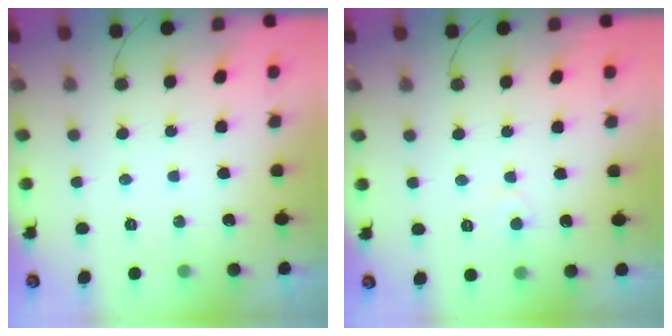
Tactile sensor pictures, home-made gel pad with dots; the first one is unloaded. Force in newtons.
{"total": 5.1, "press": 5.1, "slide": 0.4}